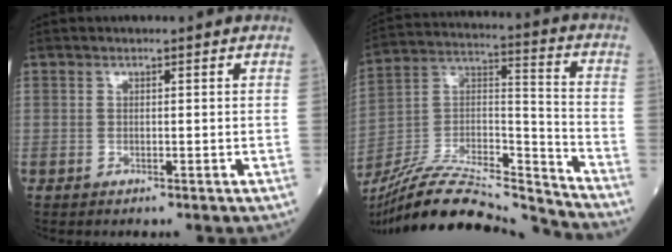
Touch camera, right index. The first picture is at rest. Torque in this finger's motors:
{"motor_torque": [0.40, -1.50, 0.43, 0.13]}